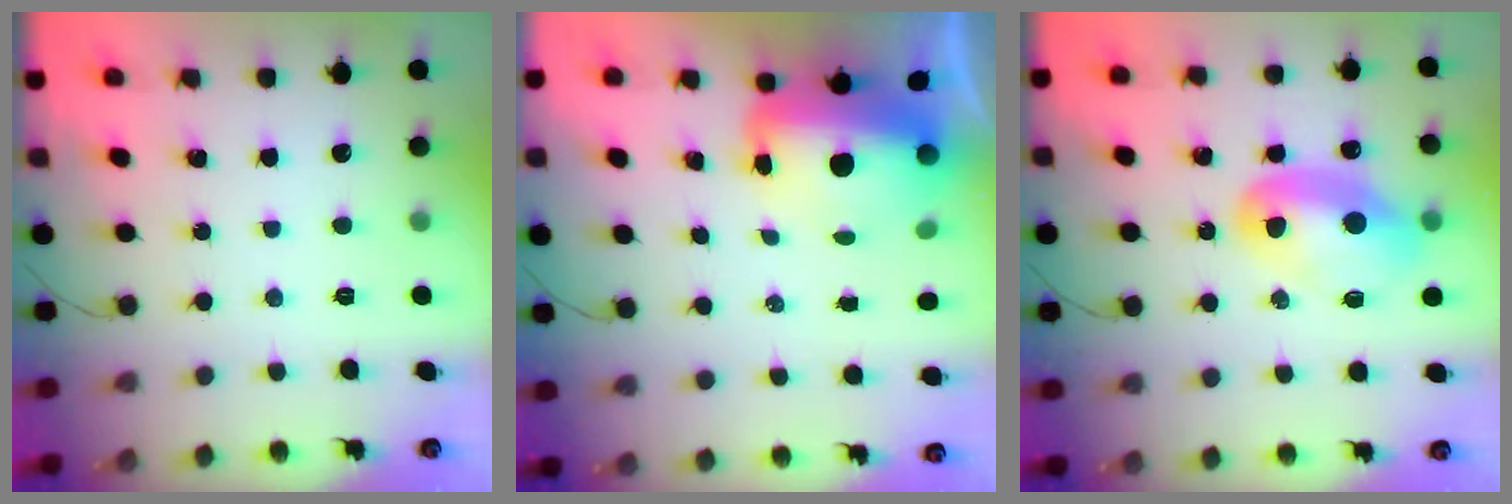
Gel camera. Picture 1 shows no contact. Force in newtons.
{"total": 11.7, "press": 11.3, "slide": 2.8}
{"total": 11.9, "press": 11.9, "slide": 0.7}